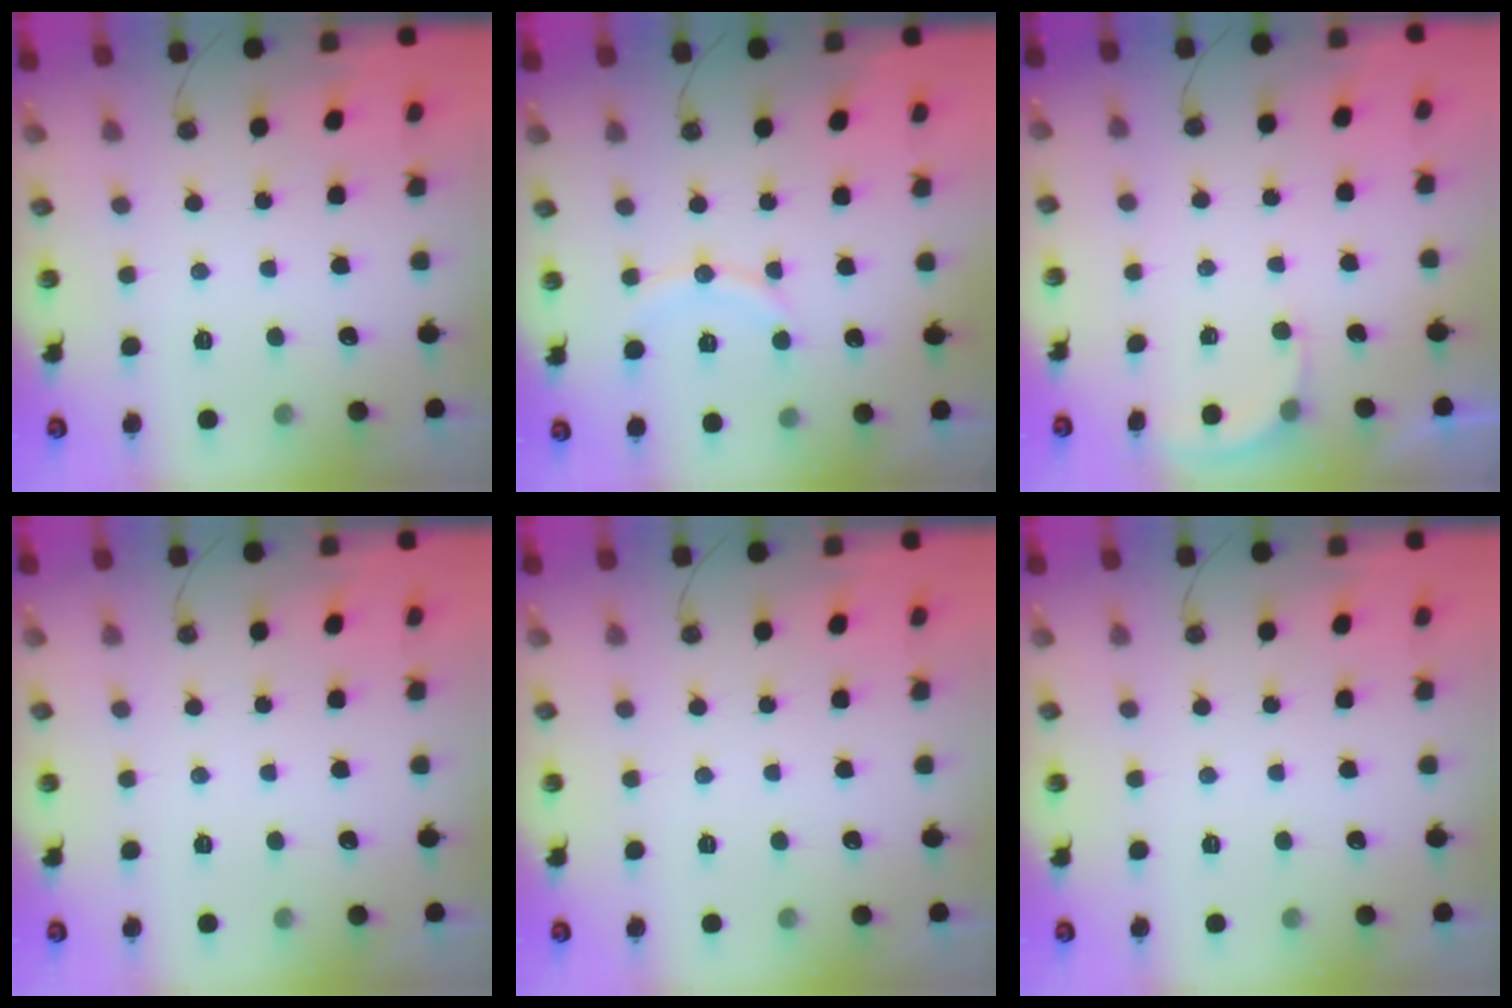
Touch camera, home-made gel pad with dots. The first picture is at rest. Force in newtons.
{"total": 8.1, "press": 8.1, "slide": 0.9}
{"total": 2.1, "press": 2.1, "slide": 0.1}
{"total": 0.0}
{"total": 0.0}
{"total": 0.0}